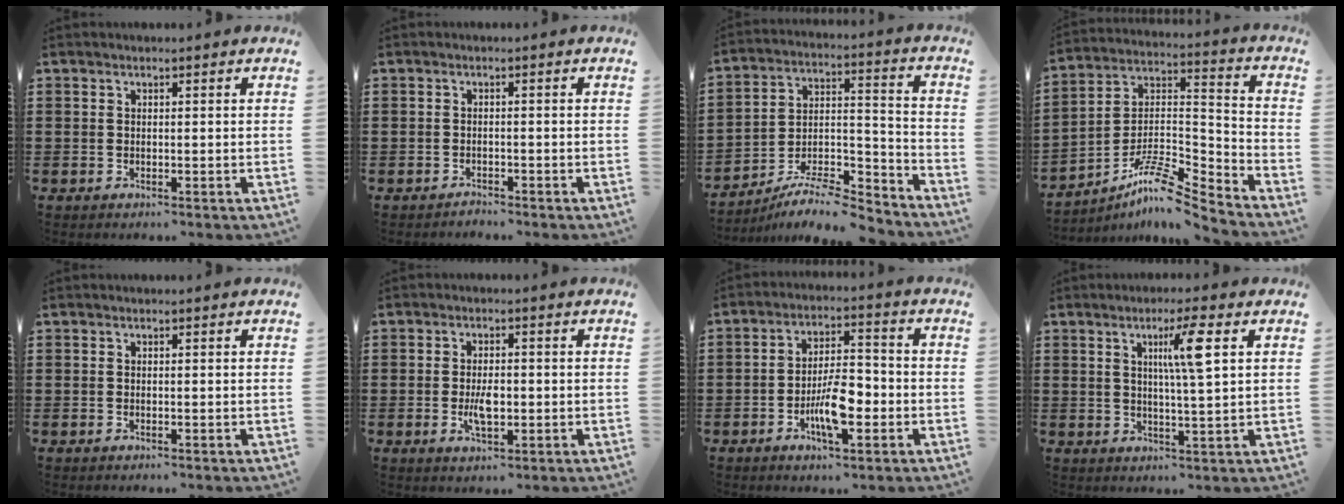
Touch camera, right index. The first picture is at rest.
{"total": 1.3, "force": [-1.2, 0.1, -0.2], "torque": [0.000, 0.005, -0.028]}
{"total": 9.1, "force": [-8.2, 1.8, 3.4], "torque": [-0.043, 0.024, -0.156]}
{"total": 9.6, "force": [-7.8, 1.8, 5.2], "torque": [-0.103, 0.009, -0.157]}
{"total": 0.0}
{"total": 4.2, "force": [-0.7, 1.7, 3.7], "torque": [-0.075, 0.000, -0.014]}
{"total": 8.6, "force": [-3.1, 3.2, 7.3], "torque": [-0.139, 0.001, -0.055]}
{"total": 6.7, "force": [2.3, 0.1, 6.3], "torque": [-0.121, -0.003, 0.029]}